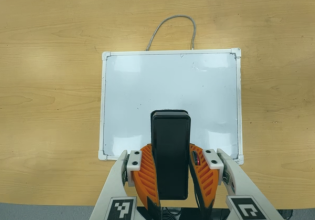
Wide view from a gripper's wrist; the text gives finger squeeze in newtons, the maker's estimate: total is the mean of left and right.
{"total": 8.5, "left": 6.5, "right": 10.6}